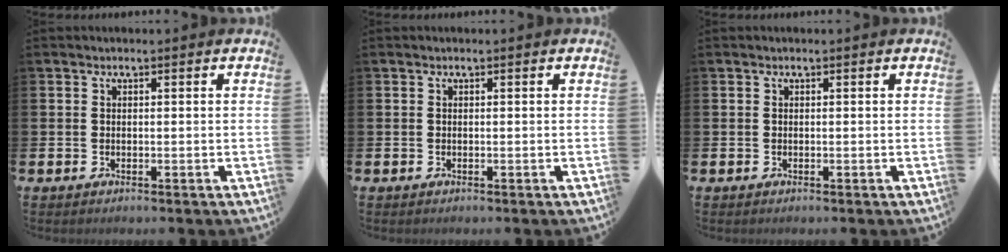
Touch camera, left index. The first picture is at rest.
{"total": 0.0}
{"total": 0.0}